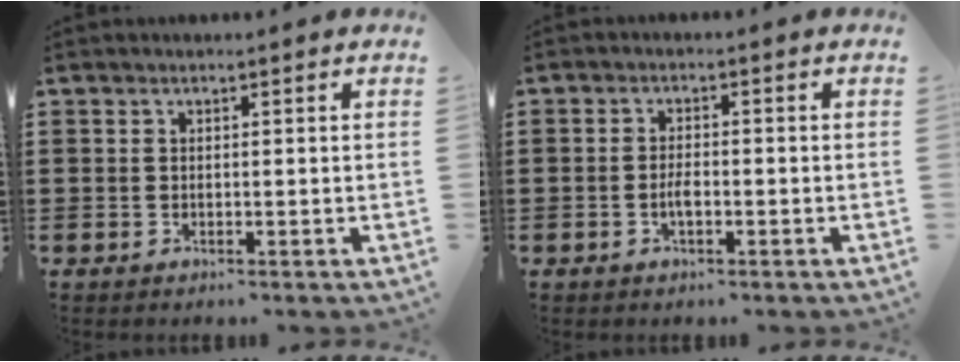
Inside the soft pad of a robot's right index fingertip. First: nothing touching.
{"total": 2.2, "force": [-0.8, 0.8, 1.9], "torque": [-0.043, -0.002, -0.017]}